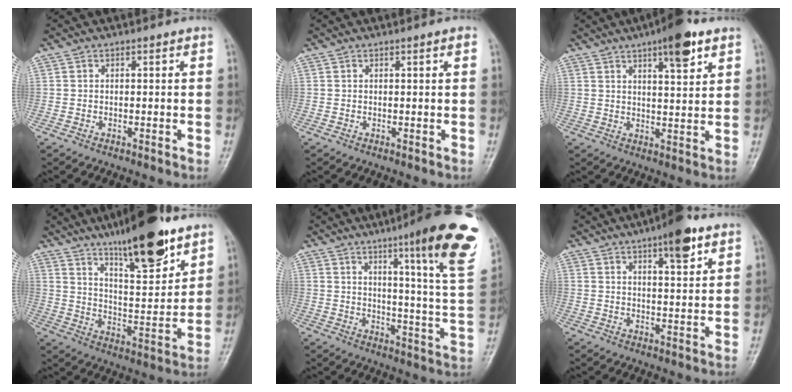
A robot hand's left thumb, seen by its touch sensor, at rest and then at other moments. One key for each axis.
{"total": 1.0, "fx": 0.5, "fy": 0.0, "fz": 0.9, "tx": -0.013, "ty": 0.000, "tz": 0.006}
{"total": 10.1, "fx": 5.9, "fy": 2.7, "fz": 7.7, "tx": -0.097, "ty": -0.028, "tz": 0.085}
{"total": 18.0, "fx": 12.3, "fy": 4.5, "fz": 12.4, "tx": -0.166, "ty": -0.067, "tz": 0.204}
{"total": 21.1, "fx": 11.4, "fy": 1.8, "fz": 17.6, "tx": -0.213, "ty": -0.055, "tz": 0.149}
{"total": 8.5, "fx": 5.0, "fy": 2.3, "fz": 6.5, "tx": -0.081, "ty": -0.024, "tz": 0.070}